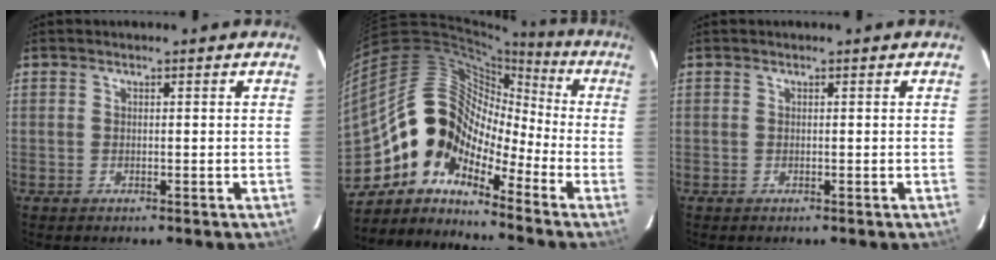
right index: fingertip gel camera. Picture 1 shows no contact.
{"total": 14.1, "force": [-8.0, 9.3, 6.9], "torque": [-0.119, 0.017, -0.177]}
{"total": 0.0}